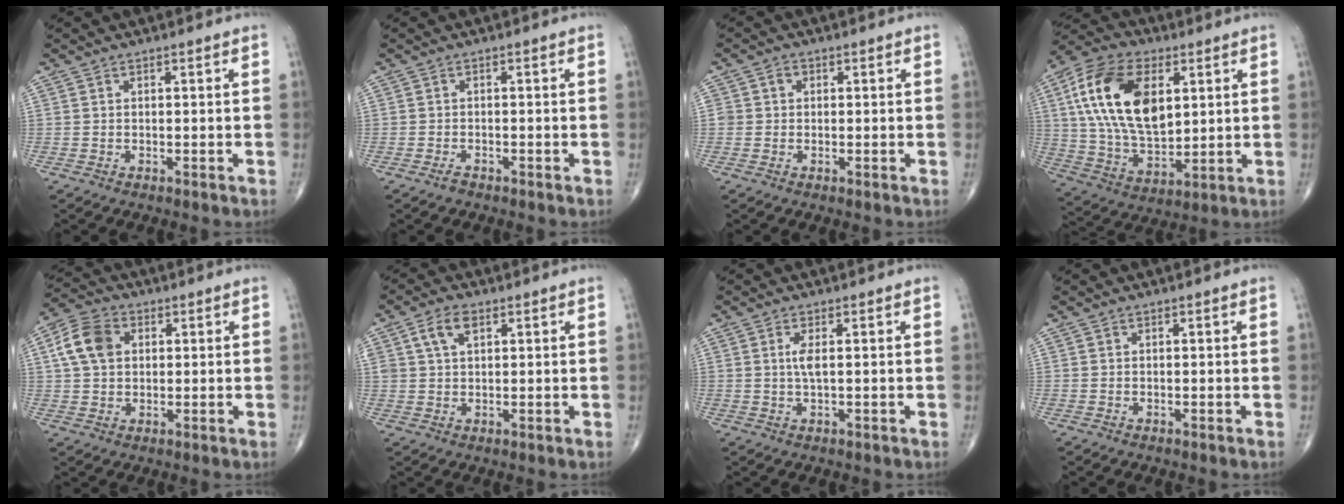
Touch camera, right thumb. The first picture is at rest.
{"total": 1.1, "force": [-0.9, 0.4, 0.4], "torque": [-0.007, 0.001, -0.017]}
{"total": 2.2, "force": [0.3, 2.1, 0.6], "torque": [0.004, 0.004, 0.002]}
{"total": 21.0, "force": [5.5, 12.0, 16.4], "torque": [-0.294, -0.010, 0.097]}
{"total": 8.5, "force": [1.9, 6.2, 5.4], "torque": [-0.097, 0.011, 0.030]}
{"total": 5.2, "force": [2.2, 3.0, 3.6], "torque": [-0.066, 0.003, 0.044]}
{"total": 2.5, "force": [0.5, 0.6, 2.4], "torque": [-0.058, -0.001, 0.012]}
{"total": 0.0}